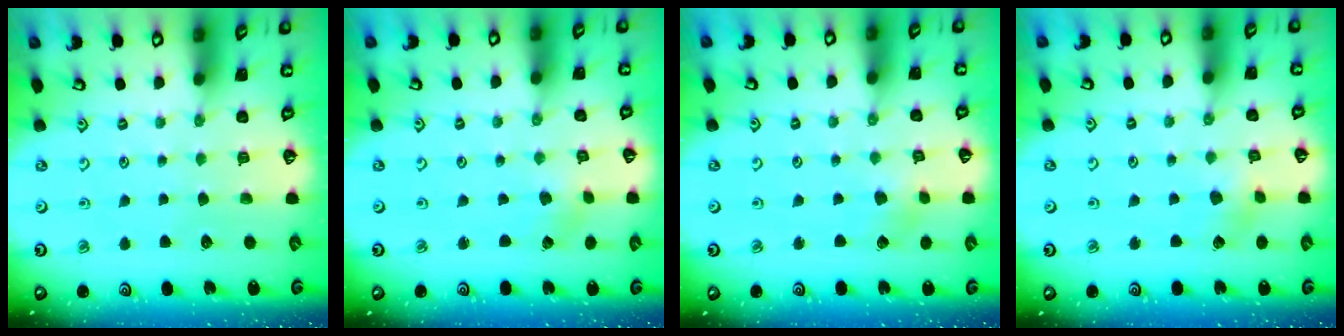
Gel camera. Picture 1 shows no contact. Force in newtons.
{"total": 0.0}
{"total": 2.8, "press": 2.8, "slide": 0.5}
{"total": 3.0, "press": 3.0, "slide": 0.4}